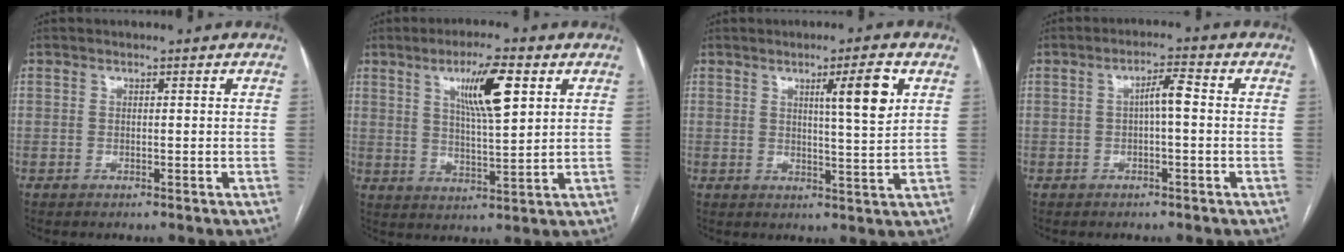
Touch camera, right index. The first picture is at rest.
{"total": 9.4, "force": [4.0, 1.2, 8.4], "torque": [-0.147, 0.003, 0.068]}
{"total": 6.7, "force": [2.7, -0.1, 6.2], "torque": [-0.093, -0.004, 0.040]}
{"total": 3.4, "force": [0.0, 0.5, 3.4], "torque": [-0.056, 0.010, -0.001]}